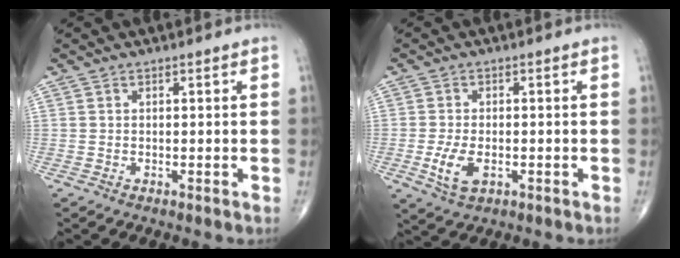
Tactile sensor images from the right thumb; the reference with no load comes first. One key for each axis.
{"total": 5.5, "fx": -1.5, "fy": 2.9, "fz": 4.4, "tx": -0.092, "ty": -0.003, "tz": -0.023}